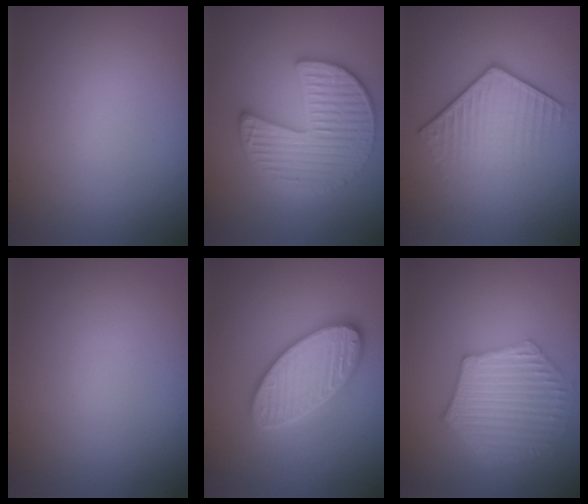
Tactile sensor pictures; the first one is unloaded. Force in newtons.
{"total": 6.0, "press": 6.0, "slide": 0.9}
{"total": 4.2, "press": 2.9, "slide": 3.1}
{"total": 0.0}
{"total": 5.3, "press": 5.3, "slide": 0.7}
{"total": 5.9, "press": 4.4, "slide": 3.8}